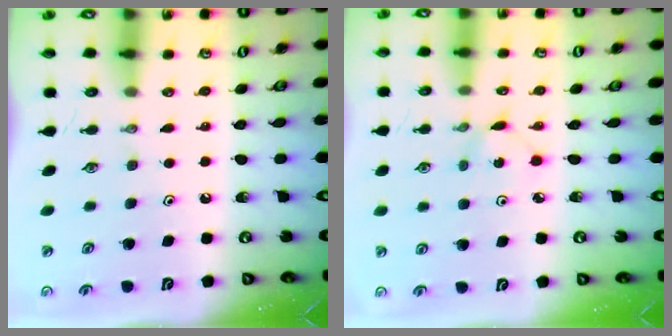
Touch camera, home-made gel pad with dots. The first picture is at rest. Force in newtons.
{"total": 1.2, "press": 1.2, "slide": 0.1}